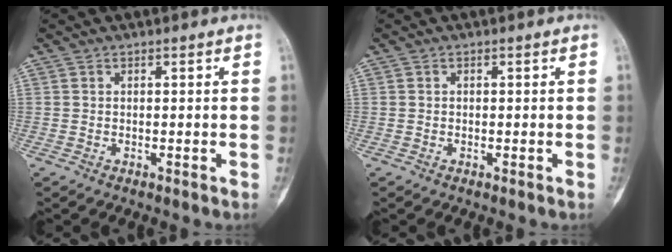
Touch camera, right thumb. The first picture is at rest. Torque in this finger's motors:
{"motor_torque": [-0.47, 0.14, -0.15, 0.01, -0.09]}